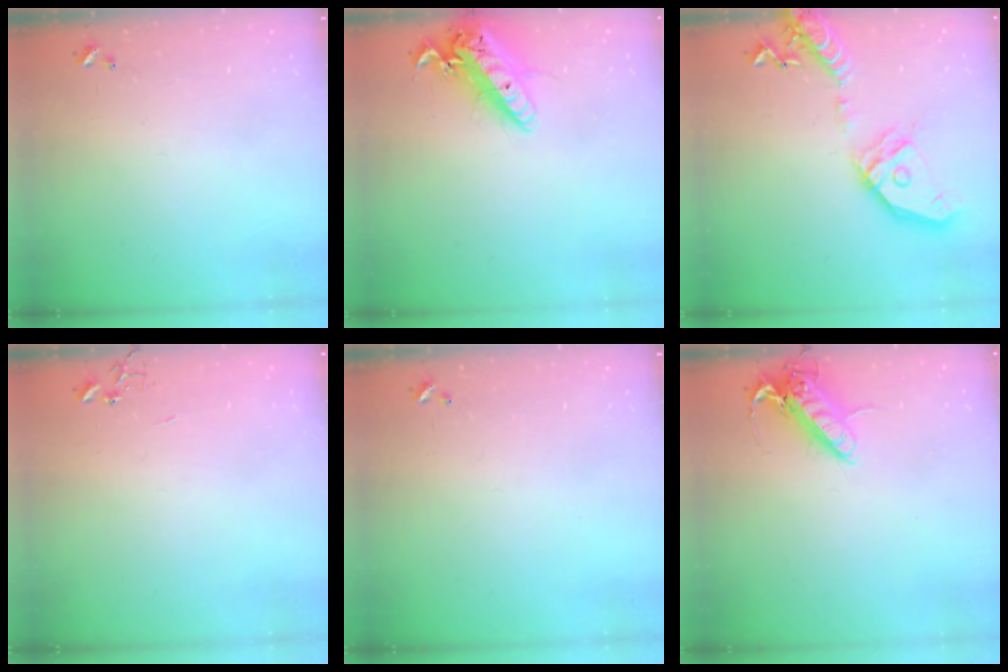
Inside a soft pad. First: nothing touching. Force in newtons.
{"total": 19.7, "press": 19.5, "slide": 2.7}
{"total": 20.0, "press": 19.7, "slide": 3.5}
{"total": 0.0}
{"total": 0.0}
{"total": 14.2, "press": 14.0, "slide": 2.2}